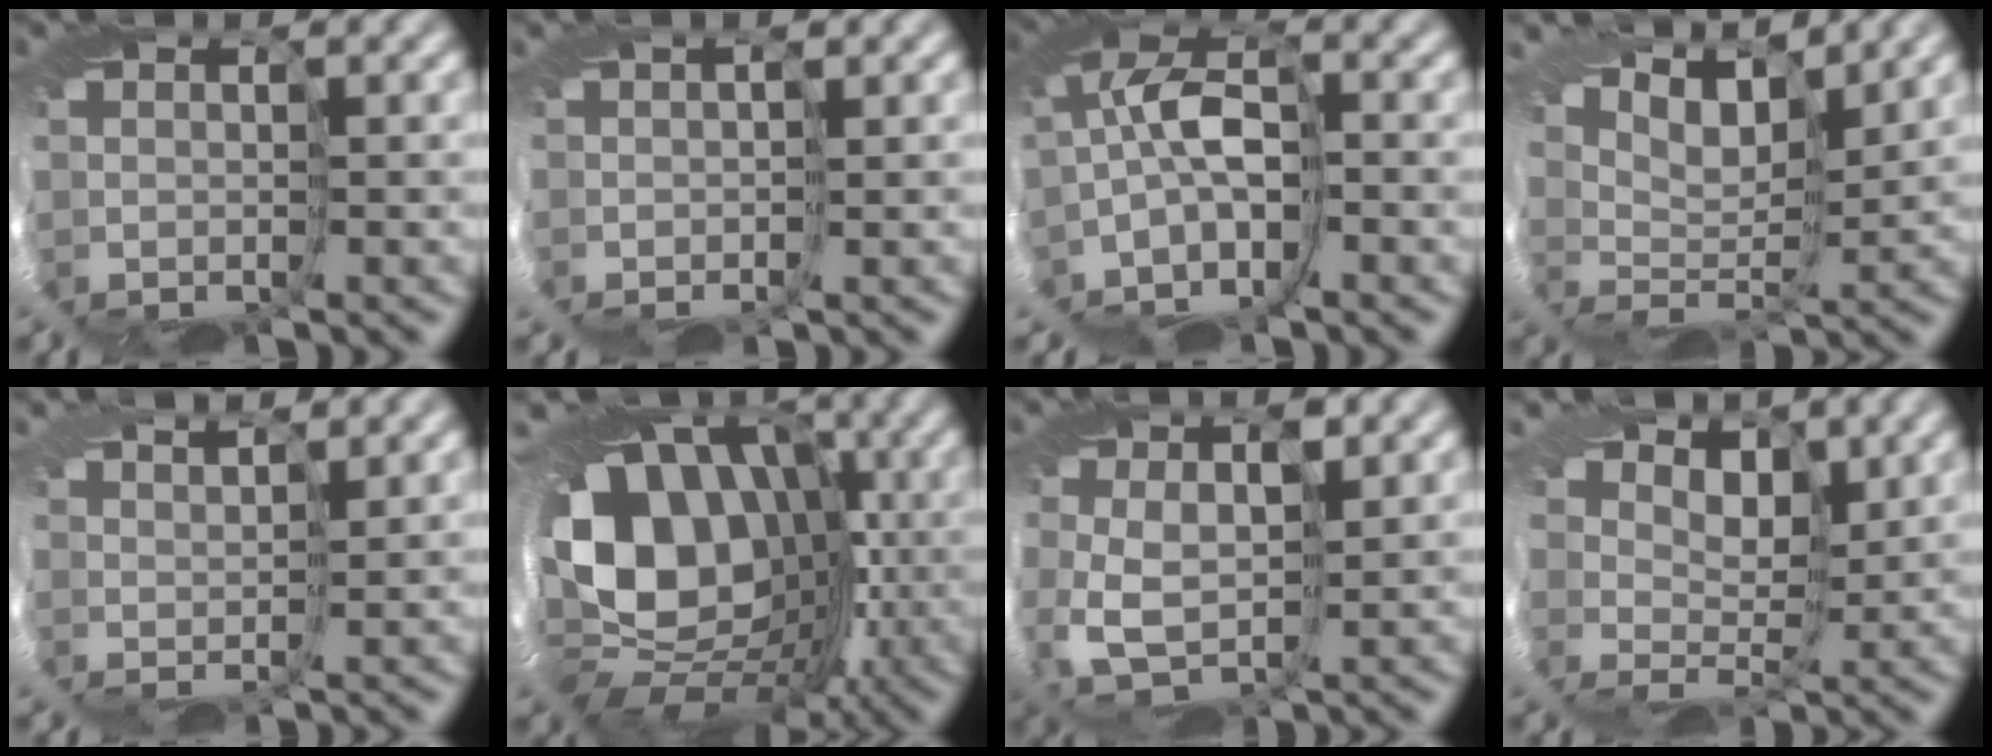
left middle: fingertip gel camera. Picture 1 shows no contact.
{"total": 0.5, "force": [0.5, -0.2, -0.1], "torque": [0.019, 0.006, -0.010]}
{"total": 4.7, "force": [-1.2, 1.5, 4.3], "torque": [-0.093, 0.019, -0.058]}
{"total": 6.2, "force": [6.0, -0.2, 1.6], "torque": [-0.032, 0.025, 0.061]}
{"total": 4.1, "force": [3.5, -1.8, -0.8], "torque": [0.017, 0.021, 0.019]}
{"total": 13.6, "force": [-0.1, 11.2, 7.8], "torque": [-0.104, 0.007, -0.034]}
{"total": 2.4, "force": [0.2, 1.1, 2.1], "torque": [-0.069, -0.008, -0.005]}
{"total": 3.8, "force": [3.7, 0.5, 0.6], "torque": [0.002, 0.011, 0.027]}